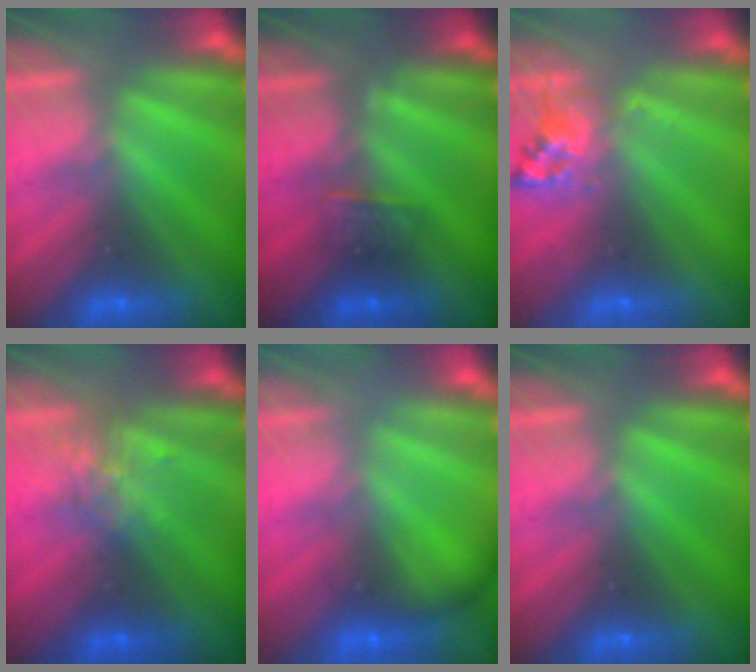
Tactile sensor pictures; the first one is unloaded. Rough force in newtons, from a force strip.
{"total": 2.5}
{"total": 2.6}
{"total": 3.9}
{"total": 1.9}
{"total": 0.0}